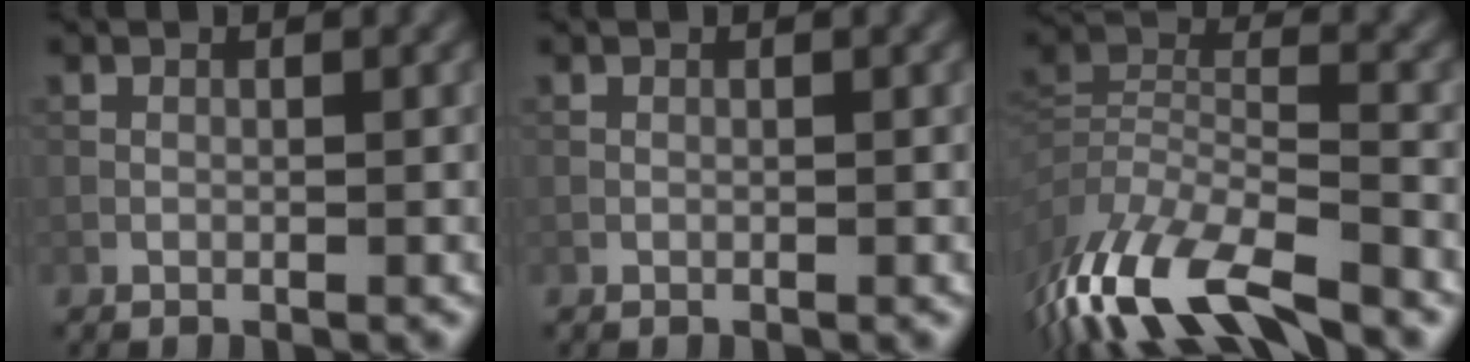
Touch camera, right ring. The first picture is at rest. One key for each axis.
{"total": 0.0}
{"total": 12.2, "fx": -8.6, "fy": 3.8, "fz": 7.7, "tx": -0.165, "ty": -0.012, "tz": -0.155}